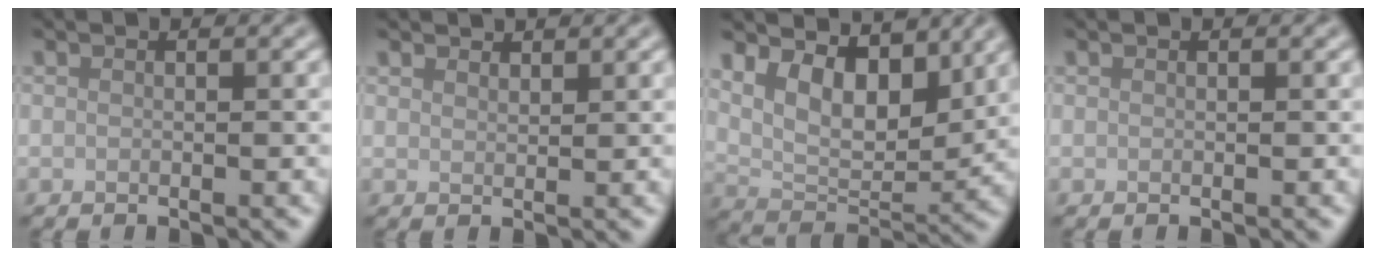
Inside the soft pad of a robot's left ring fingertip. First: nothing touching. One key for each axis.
{"total": 1.6, "fx": 1.5, "fy": 0.4, "fz": 0.2, "tx": -0.006, "ty": 0.004, "tz": 0.028}
{"total": 7.1, "fx": 3.6, "fy": 3.8, "fz": 4.9, "tx": -0.084, "ty": -0.012, "tz": 0.059}
{"total": 0.0}